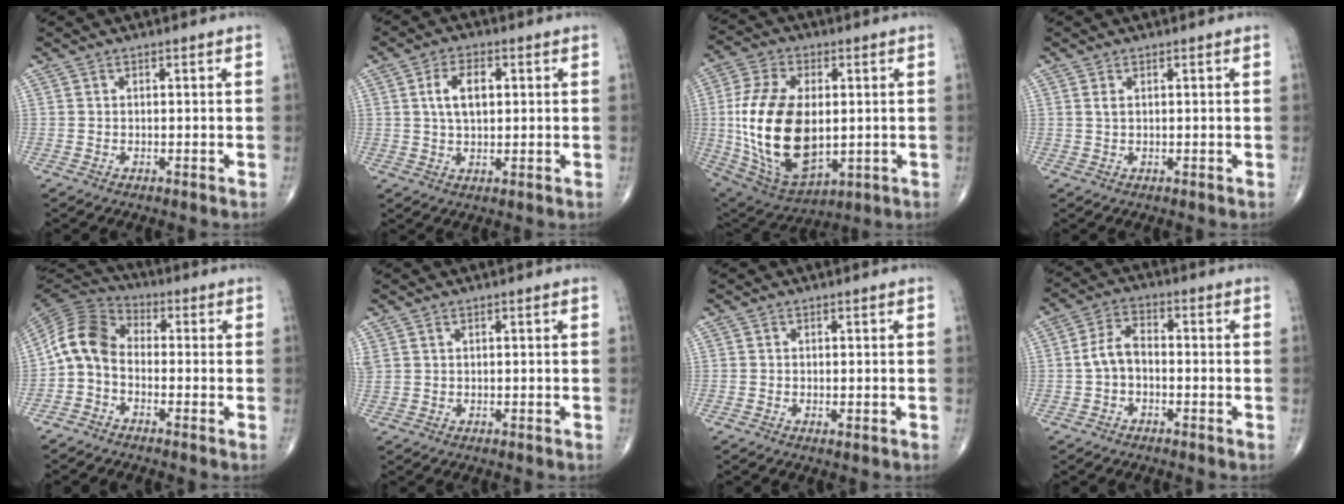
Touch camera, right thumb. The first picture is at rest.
{"total": 6.6, "force": [1.4, 3.7, 5.3], "torque": [-0.092, 0.004, 0.024]}
{"total": 21.9, "force": [-0.2, 12.4, 18.1], "torque": [-0.354, -0.011, 0.015]}
{"total": 1.2, "force": [0.4, 0.6, 0.9], "torque": [-0.022, 0.006, 0.012]}
{"total": 8.6, "force": [-1.5, 6.1, 5.9], "torque": [-0.104, 0.034, -0.051]}
{"total": 1.6, "force": [1.0, 0.9, 0.9], "torque": [-0.030, 0.010, 0.027]}
{"total": 0.8, "force": [-0.1, 0.4, 0.7], "torque": [-0.016, -0.004, -0.002]}
{"total": 9.0, "force": [-1.6, 5.9, 6.7], "torque": [-0.118, 0.037, -0.043]}